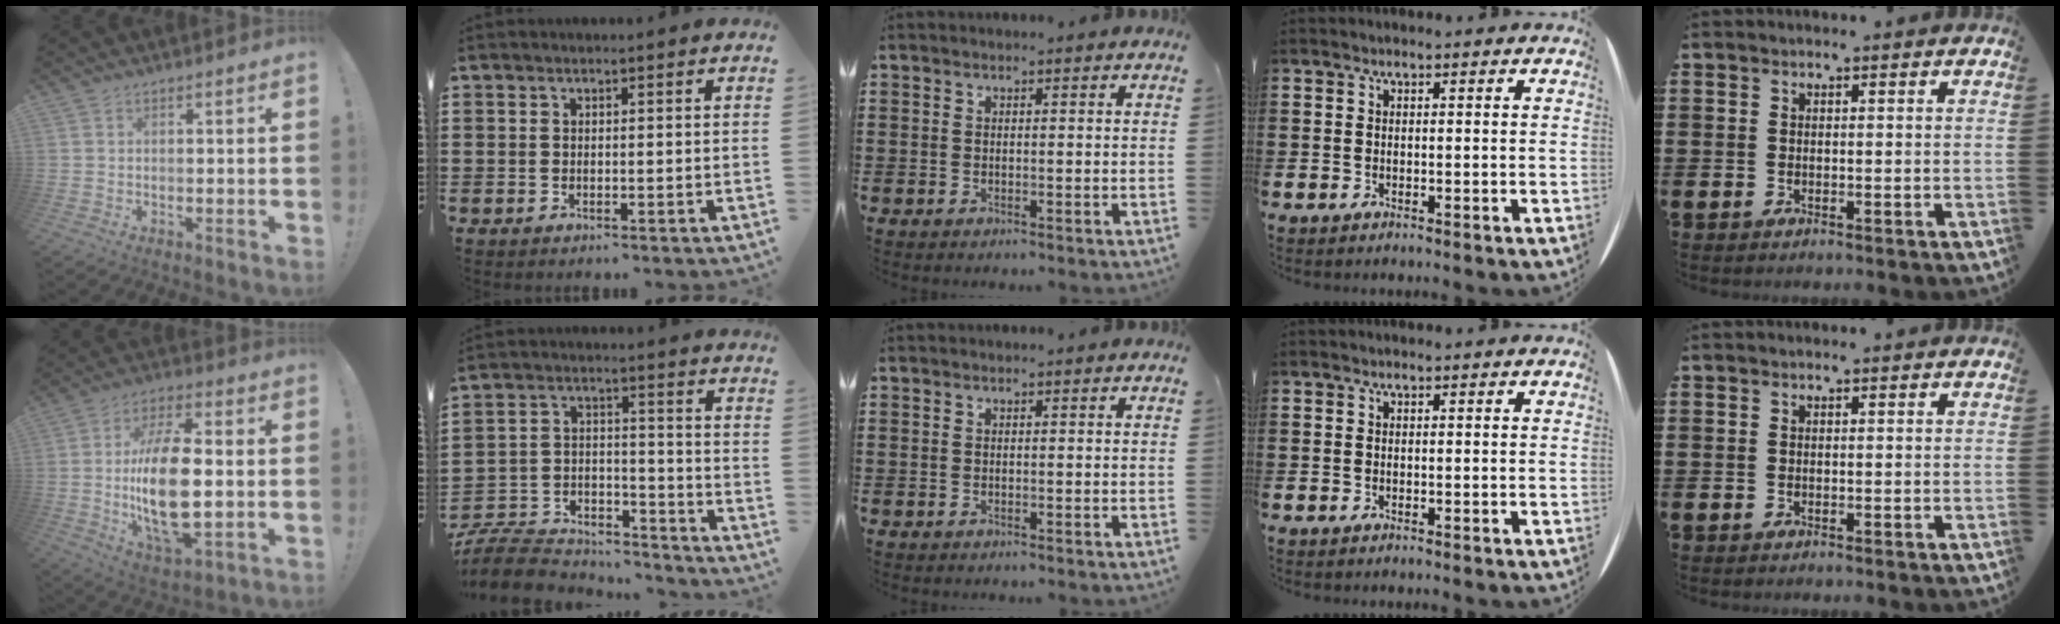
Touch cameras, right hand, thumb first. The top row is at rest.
{"thumb": {"total": 21.1, "force": [-1.0, 10.1, 18.5], "torque": [-0.363, -0.005, -0.017]}, "index": {"total": 8.7, "force": [-8.2, 2.3, 1.8], "torque": [-0.042, 0.019, -0.163]}}